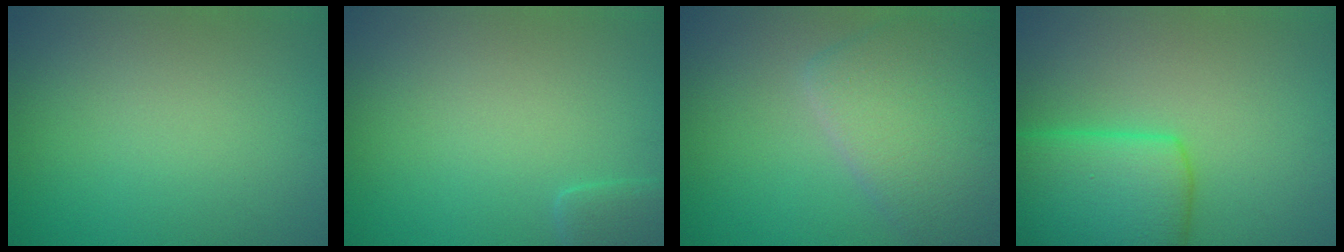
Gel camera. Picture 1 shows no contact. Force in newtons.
{"total": 1.6, "press": 1.6, "slide": 0.2}
{"total": 6.2, "press": 6.2, "slide": 0.4}
{"total": 7.7, "press": 7.7, "slide": 0.2}